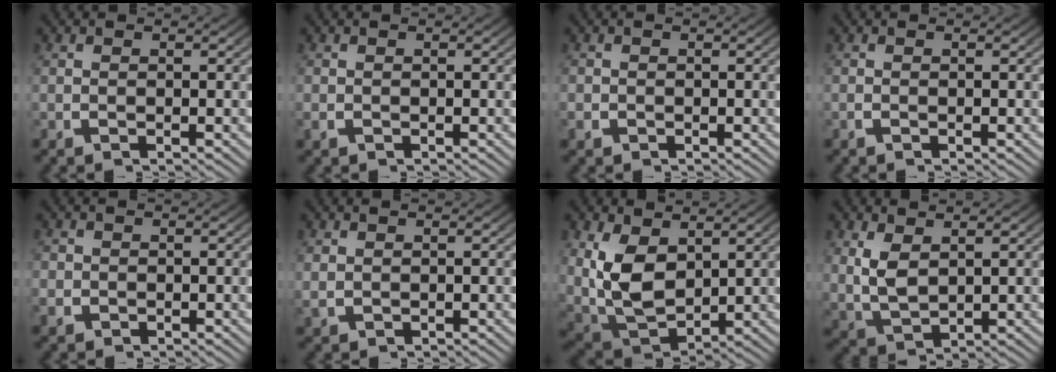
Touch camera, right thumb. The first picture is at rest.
{"total": 0.7, "force": [-0.3, 0.5, -0.2], "torque": [0.000, -0.001, -0.006]}
{"total": 1.3, "force": [-0.6, 1.1, -0.1], "torque": [0.000, -0.001, -0.015]}
{"total": 0.6, "force": [-0.5, 0.2, -0.2], "torque": [0.000, 0.002, -0.013]}
{"total": 1.8, "force": [-0.7, 1.6, 0.1], "torque": [-0.004, -0.002, -0.016]}
{"total": 0.9, "force": [0.3, 0.8, 0.1], "torque": [-0.007, 0.003, 0.009]}
{"total": 9.8, "force": [0.3, 7.1, 6.8], "torque": [-0.184, -0.046, 0.027]}
{"total": 4.4, "force": [0.8, 3.3, 2.8], "torque": [-0.072, -0.017, 0.029]}